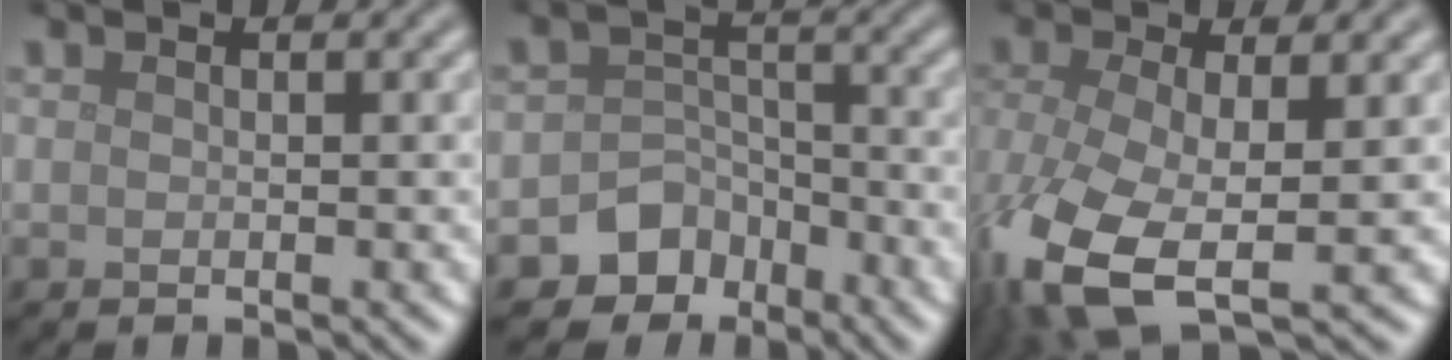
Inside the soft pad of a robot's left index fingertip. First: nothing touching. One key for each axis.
{"total": 5.2, "fx": -3.4, "fy": 3.8, "fz": 1.0, "tx": 0.010, "ty": 0.007, "tz": -0.056}
{"total": 8.9, "fx": -3.0, "fy": 4.1, "fz": 7.3, "tx": -0.175, "ty": -0.026, "tz": -0.056}